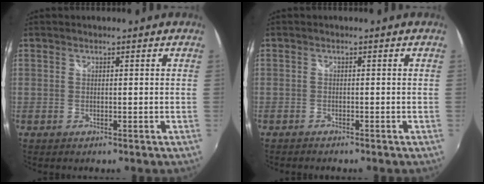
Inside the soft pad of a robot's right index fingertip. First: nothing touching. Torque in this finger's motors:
{"motor_torque": [-0.13, 0.00, -0.37, -0.10]}